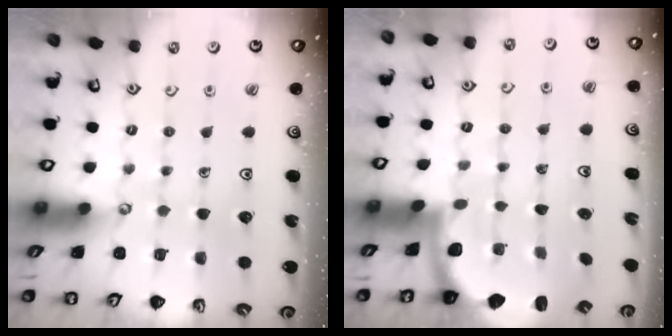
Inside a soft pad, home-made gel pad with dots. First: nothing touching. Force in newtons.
{"total": 2.2, "press": 2.0, "slide": 1.1}